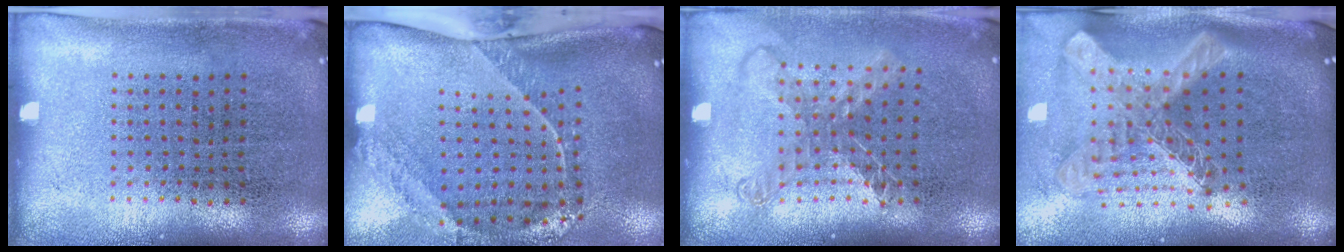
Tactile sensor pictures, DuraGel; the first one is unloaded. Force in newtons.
{"total": 2.7, "press": 1.8, "slide": 2.0}
{"total": 1.6, "press": 1.3, "slide": 0.9}
{"total": 2.8, "press": 2.0, "slide": 1.9}